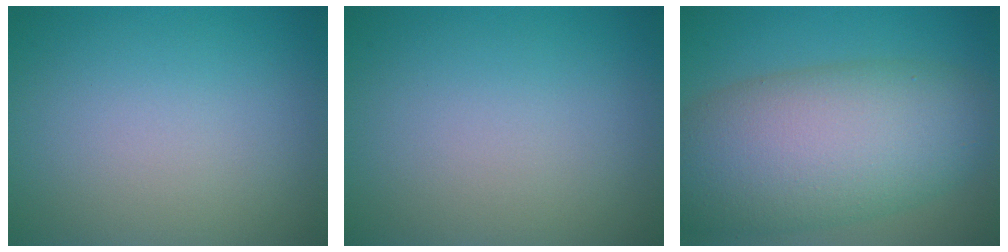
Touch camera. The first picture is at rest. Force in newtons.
{"total": 0.0}
{"total": 11.2, "press": 11.2, "slide": 0.3}